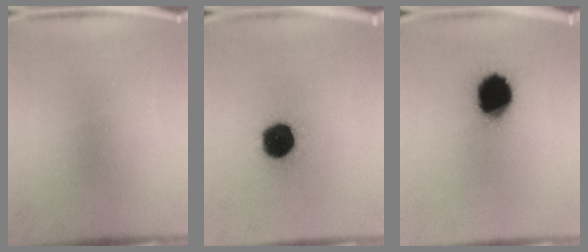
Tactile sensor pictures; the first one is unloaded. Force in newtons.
{"total": 14.8}
{"total": 16.7}